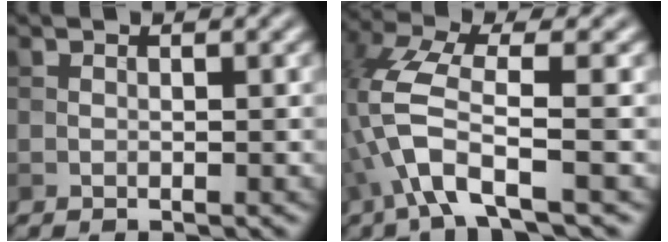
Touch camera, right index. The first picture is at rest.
{"total": 6.2, "force": [-2.4, 1.6, 5.4], "torque": [-0.126, 0.005, -0.057]}